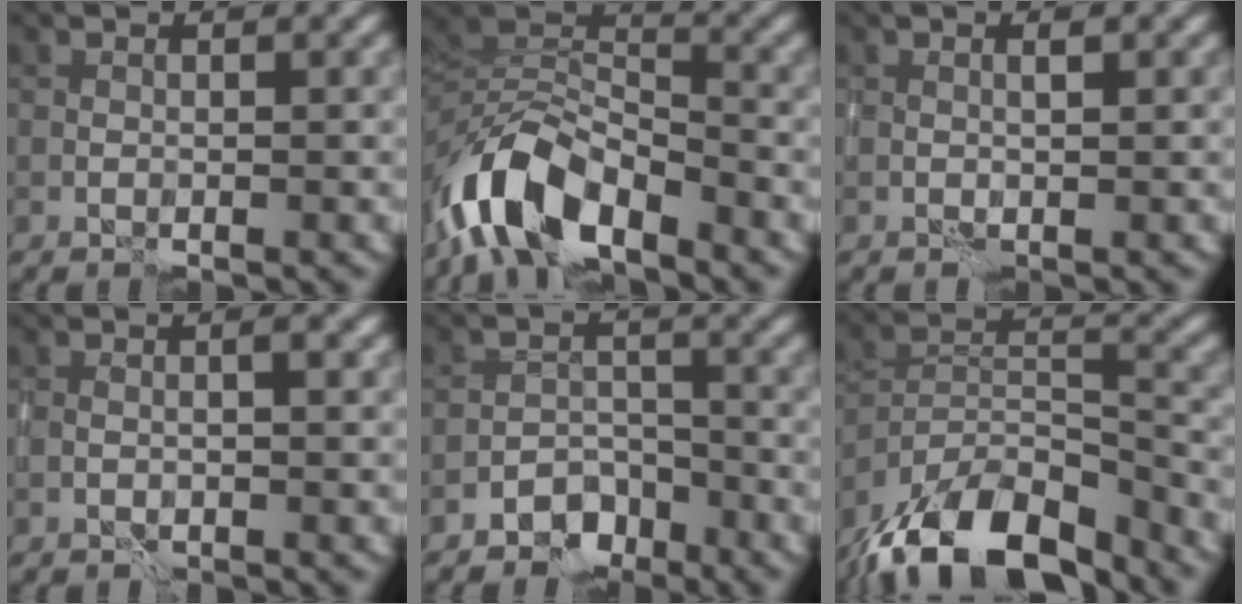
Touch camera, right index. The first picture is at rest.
{"total": 8.3, "force": [-5.2, 4.1, 5.0], "torque": [-0.089, 0.000, -0.106]}
{"total": 0.7, "force": [0.2, 0.1, 0.6], "torque": [-0.009, 0.001, 0.005]}
{"total": 1.0, "force": [0.0, 0.3, 1.0], "torque": [0.000, 0.001, -0.008]}
{"total": 2.9, "force": [-2.2, 1.8, 0.6], "torque": [0.002, 0.006, -0.043]}
{"total": 12.3, "force": [-9.4, 4.9, 6.2], "torque": [-0.117, 0.005, -0.167]}